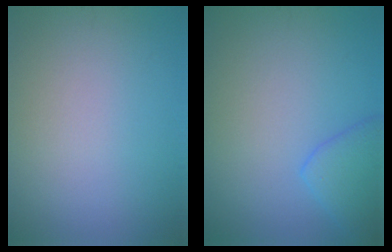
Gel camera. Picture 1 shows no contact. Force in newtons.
{"total": 2.9, "press": 2.9, "slide": 0.2}